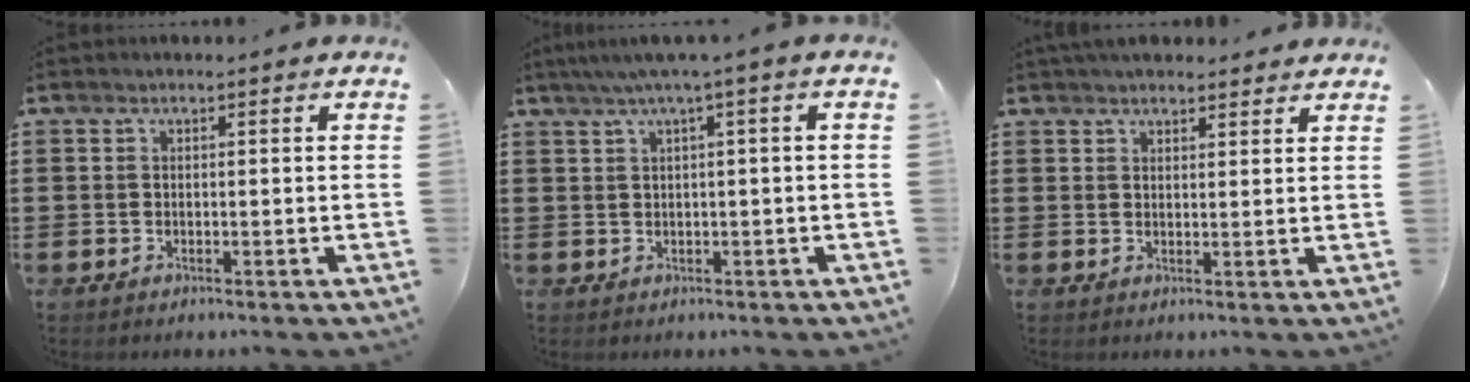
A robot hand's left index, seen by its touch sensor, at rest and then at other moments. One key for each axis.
{"total": 2.6, "fx": 0.3, "fy": -0.2, "fz": 2.6, "tx": -0.047, "ty": -0.003, "tz": 0.003}
{"total": 3.1, "fx": 2.9, "fy": 0.7, "fz": 0.7, "tx": -0.020, "ty": -0.002, "tz": 0.056}